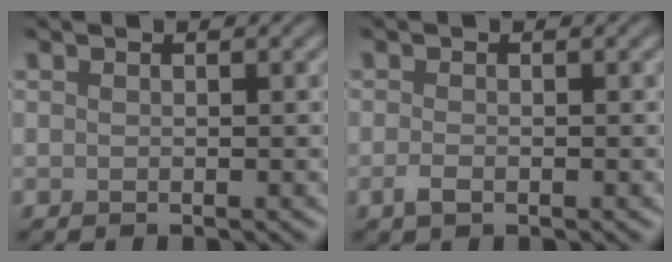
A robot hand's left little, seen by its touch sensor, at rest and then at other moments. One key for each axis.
{"total": 1.1, "fx": -0.6, "fy": 0.5, "fz": 0.8, "tx": -0.021, "ty": -0.003, "tz": -0.013}